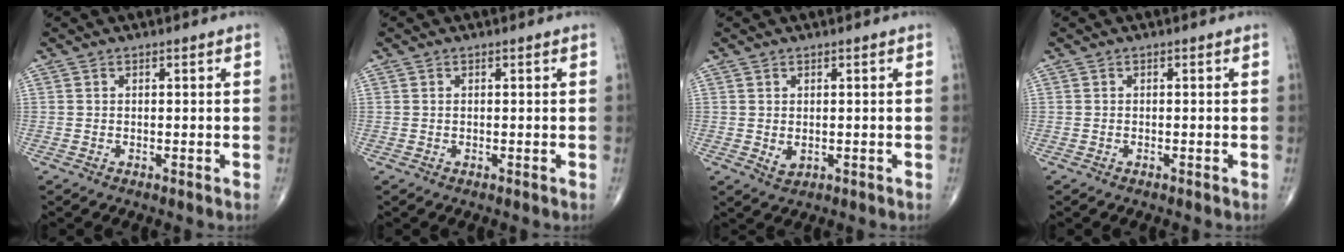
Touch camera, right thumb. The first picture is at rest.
{"total": 0.0}
{"total": 1.7, "force": [0.1, 1.1, 1.3], "torque": [-0.022, -0.005, 0.008]}
{"total": 0.0}